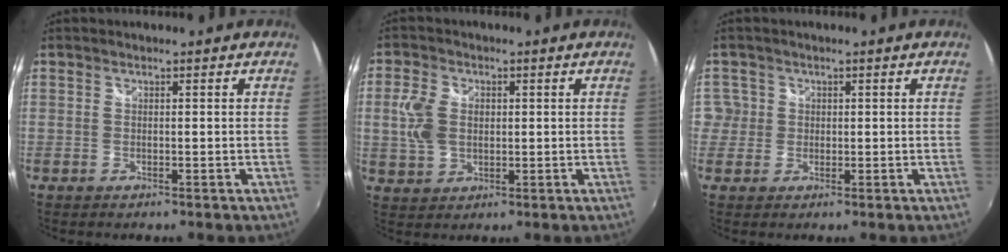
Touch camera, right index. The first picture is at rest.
{"total": 6.7, "force": [0.6, 4.9, 4.6], "torque": [-0.099, 0.006, 0.014]}
{"total": 3.6, "force": [0.2, 3.6, 0.2], "torque": [0.012, 0.015, 0.003]}